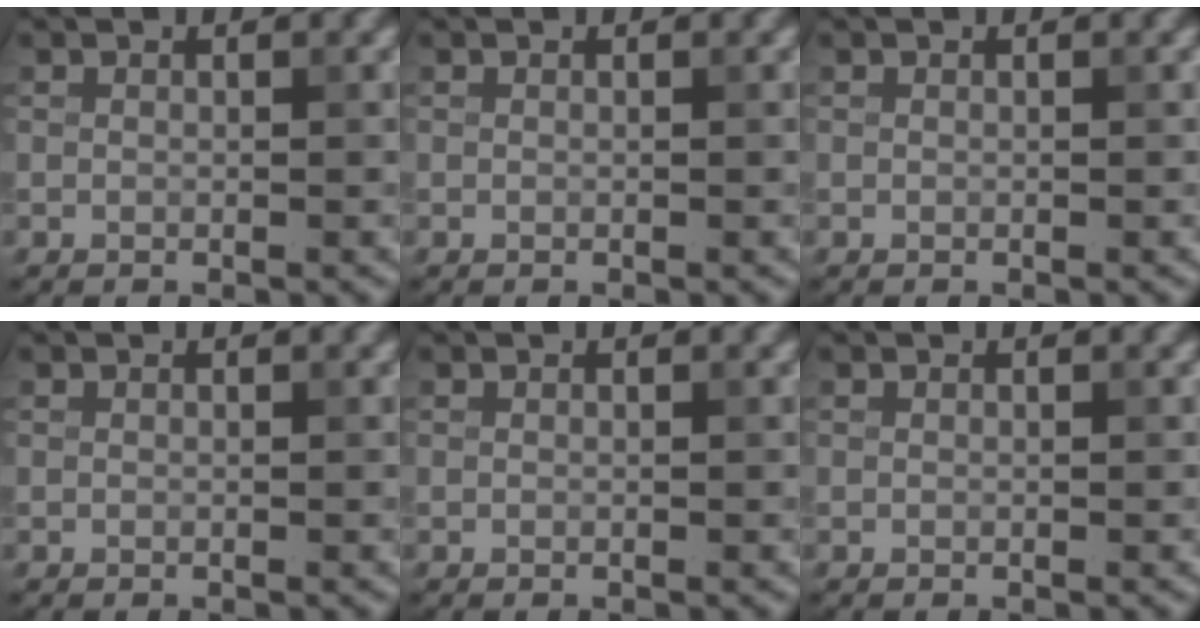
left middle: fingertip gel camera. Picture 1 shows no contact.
{"total": 0.0}
{"total": 0.0}
{"total": 0.0}
{"total": 0.0}
{"total": 0.0}